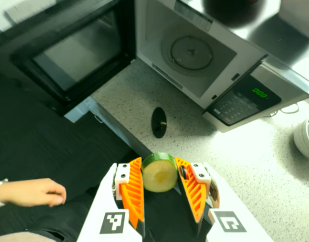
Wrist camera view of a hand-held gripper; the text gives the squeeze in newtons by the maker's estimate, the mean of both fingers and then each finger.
{"total": 11.0, "left": 11.1, "right": 10.9}